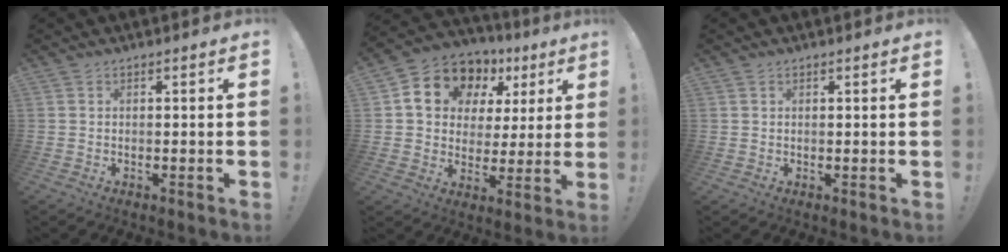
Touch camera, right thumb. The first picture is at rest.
{"total": 13.9, "force": [7.2, 10.2, 6.2], "torque": [-0.101, -0.036, 0.139]}
{"total": 1.6, "force": [0.8, 1.3, -0.1], "torque": [0.012, -0.010, 0.013]}